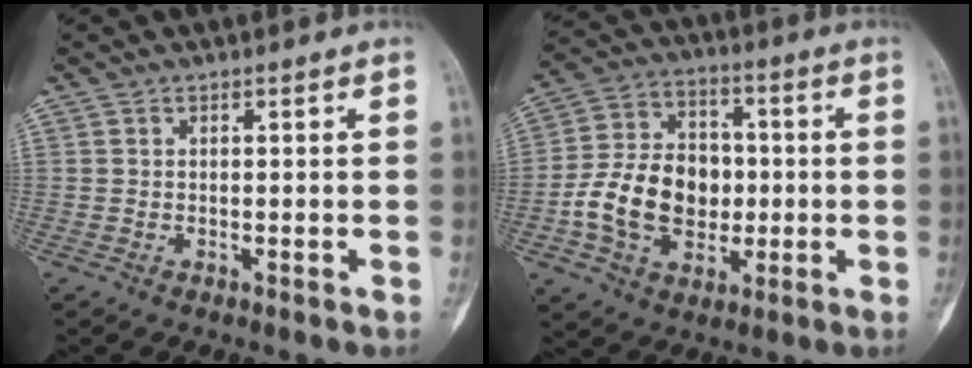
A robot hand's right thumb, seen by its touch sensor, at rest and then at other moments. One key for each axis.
{"total": 15.9, "fx": -2.0, "fy": 11.7, "fz": 10.6, "tx": -0.161, "ty": 0.030, "tz": -0.034}